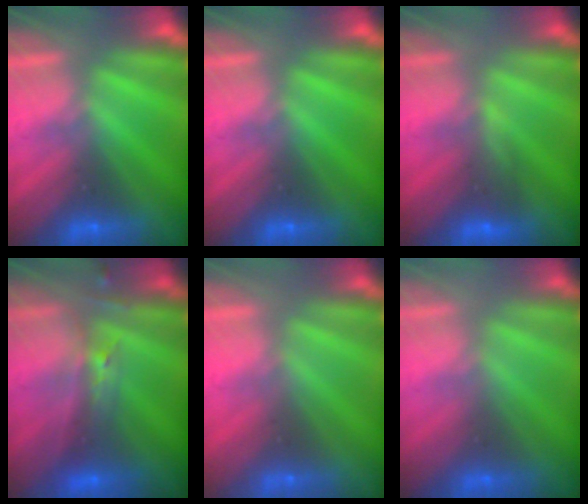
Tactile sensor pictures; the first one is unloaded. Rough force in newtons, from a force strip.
{"total": 0.0}
{"total": 4.3}
{"total": 2.4}
{"total": 2.9}
{"total": 2.6}